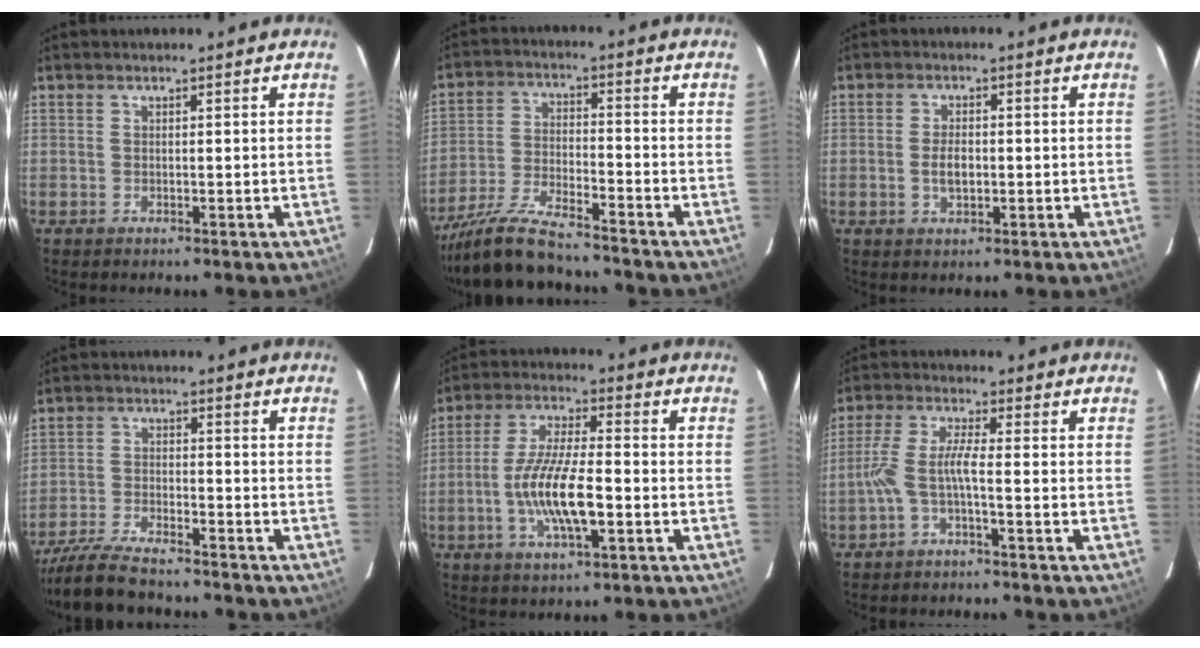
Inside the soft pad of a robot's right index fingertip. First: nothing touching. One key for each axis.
{"total": 14.5, "fx": -12.8, "fy": 2.2, "fz": 6.5, "tx": -0.144, "ty": -0.021, "tz": -0.232}
{"total": 3.5, "fx": -0.6, "fy": 1.8, "fz": 2.9, "tx": -0.056, "ty": 0.000, "tz": -0.008}
{"total": 13.3, "fx": -11.8, "fy": 2.6, "fz": 5.7, "tx": -0.143, "ty": -0.021, "tz": -0.210}
{"total": 12.1, "fx": -3.2, "fy": 3.1, "fz": 11.3, "tx": -0.224, "ty": -0.003, "tz": -0.059}
{"total": 5.0, "fx": -2.1, "fy": 0.2, "fz": 4.5, "tx": -0.107, "ty": 0.006, "tz": -0.039}